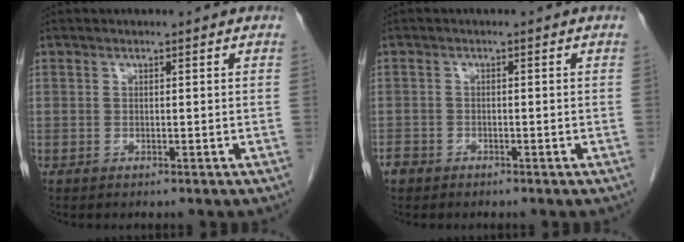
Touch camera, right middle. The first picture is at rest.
{"total": 1.8, "force": [-1.4, 1.1, 0.4], "torque": [-0.012, 0.003, -0.024]}